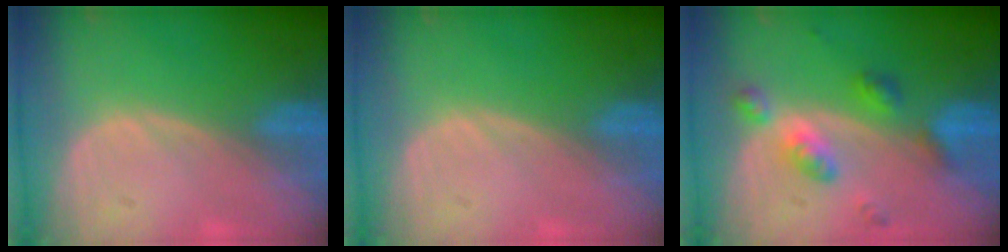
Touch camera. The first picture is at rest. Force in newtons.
{"total": 0.0}
{"total": 5.7, "press": 5.6, "slide": 0.3}